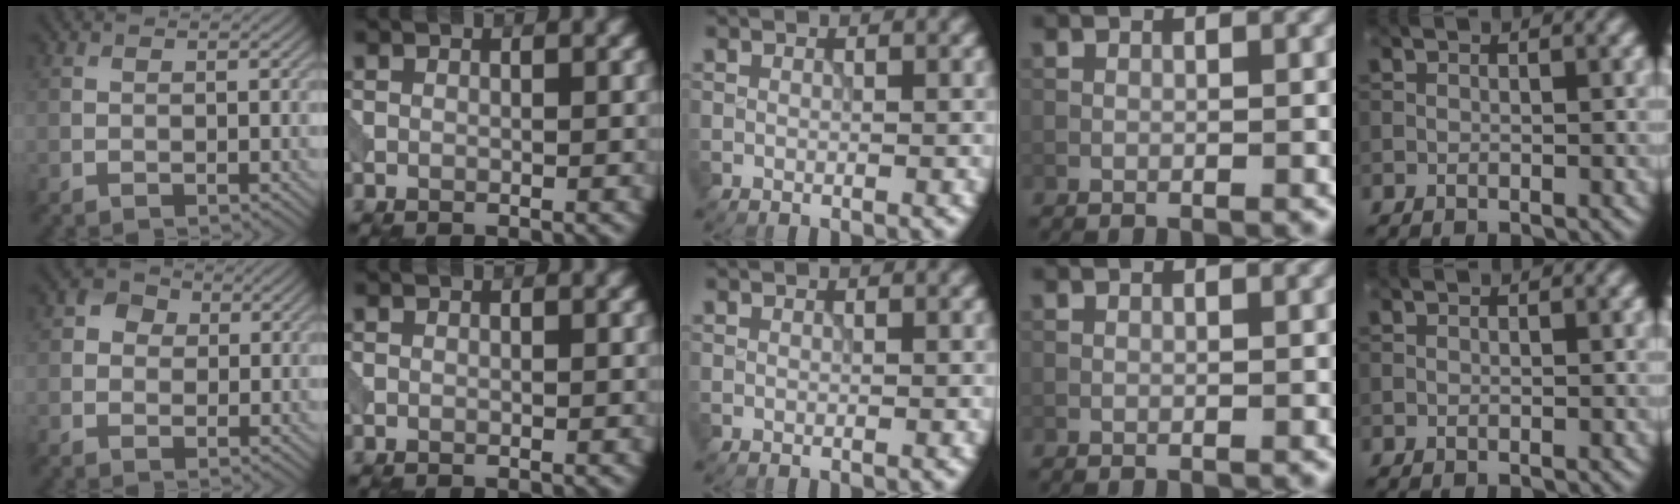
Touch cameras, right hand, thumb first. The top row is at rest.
{"thumb": {"total": 2.8, "force": [0.6, 2.4, 1.3], "torque": [-0.022, 0.004, 0.002]}}